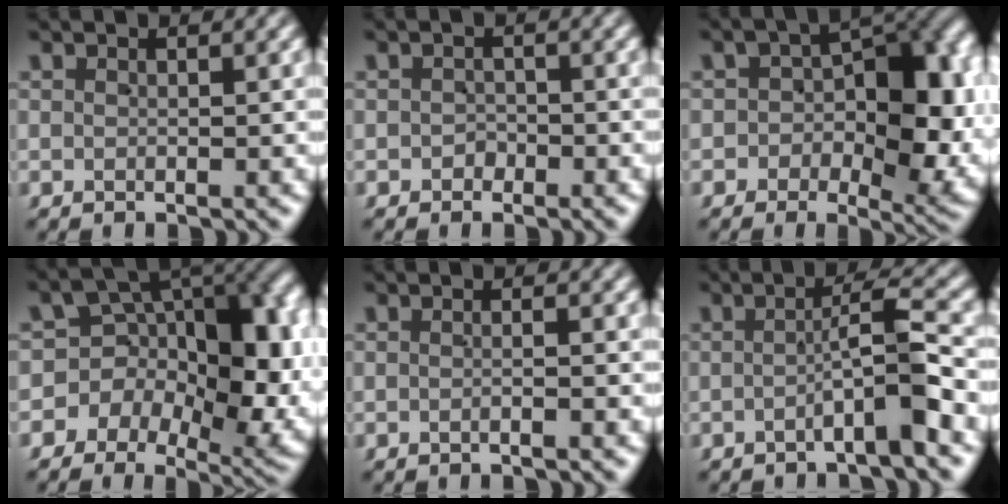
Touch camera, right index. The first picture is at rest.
{"total": 1.3, "force": [-0.9, 0.9, -0.2], "torque": [0.014, 0.001, -0.017]}
{"total": 9.7, "force": [-0.6, 5.6, 7.9], "torque": [-0.089, 0.005, -0.012]}
{"total": 14.7, "force": [-0.5, 11.1, 9.7], "torque": [-0.179, -0.011, -0.016]}
{"total": 0.7, "force": [-0.4, -0.1, 0.5], "torque": [-0.008, 0.007, -0.013]}
{"total": 3.7, "force": [-1.5, -0.2, 3.4], "torque": [-0.056, 0.010, -0.028]}